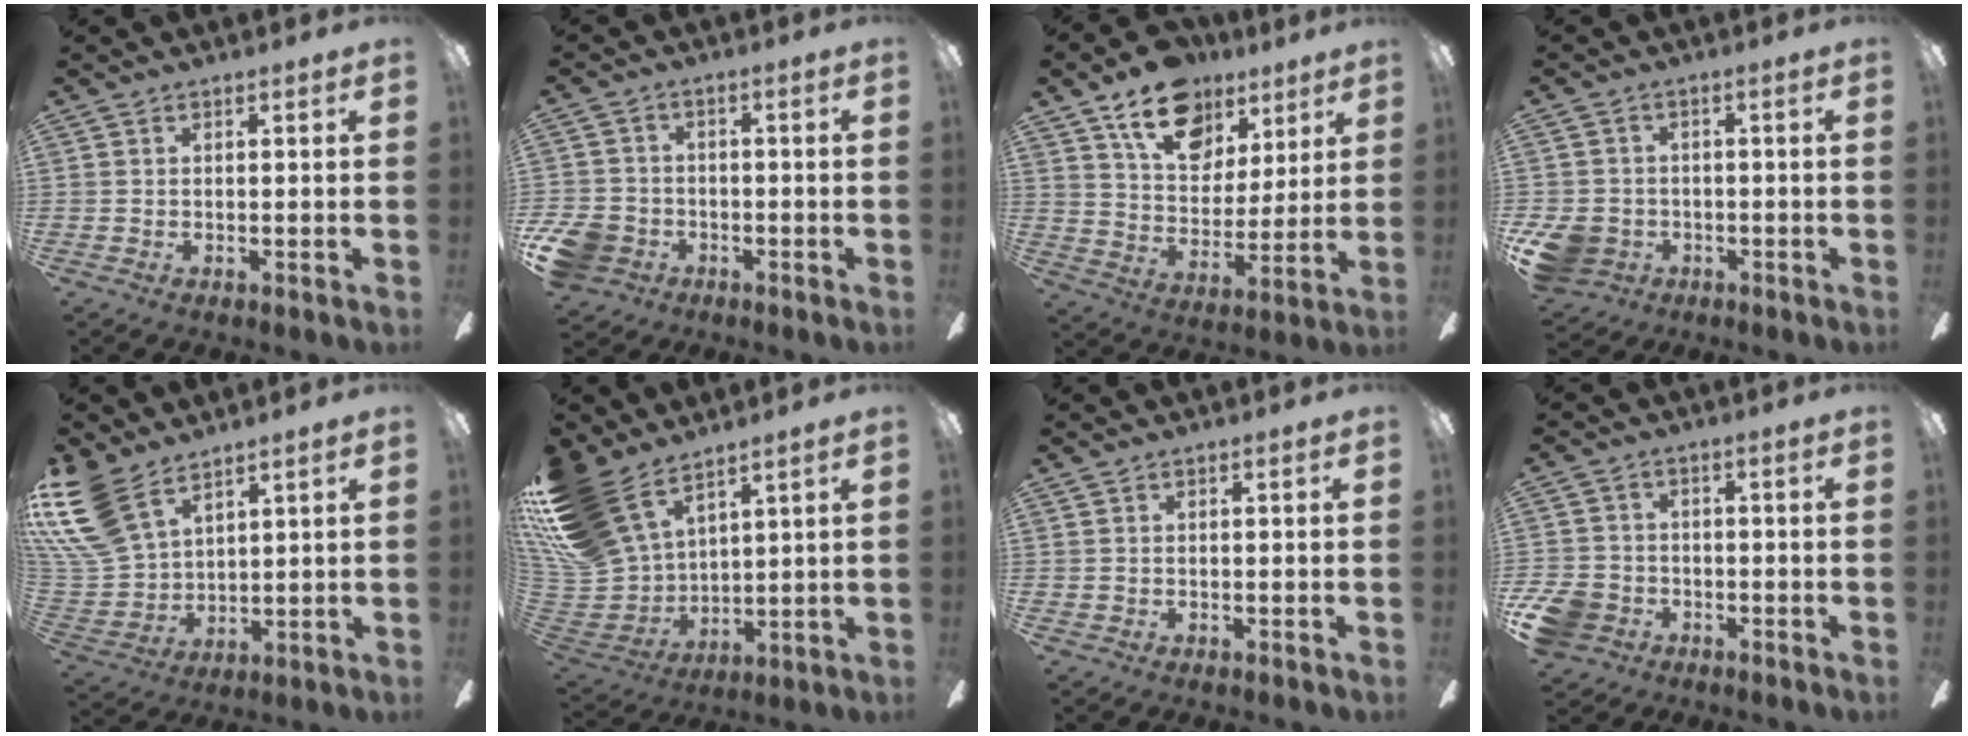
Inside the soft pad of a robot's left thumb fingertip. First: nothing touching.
{"total": 8.1, "force": [-3.8, 6.2, 3.3], "torque": [-0.087, 0.030, -0.072]}
{"total": 16.4, "force": [10.8, 10.2, 7.0], "torque": [-0.105, -0.057, 0.197]}
{"total": 7.9, "force": [-3.3, 6.4, 3.3], "torque": [-0.081, 0.022, -0.061]}
{"total": 16.9, "force": [10.7, 9.3, 9.3], "torque": [-0.240, -0.042, 0.202]}
{"total": 20.8, "force": [13.4, 11.7, 10.8], "torque": [-0.251, -0.072, 0.253]}
{"total": 0.6, "force": [0.0, 0.6, 0.1], "torque": [0.000, 0.006, -0.002]}
{"total": 7.5, "force": [-3.6, 5.8, 3.1], "torque": [-0.084, 0.026, -0.069]}